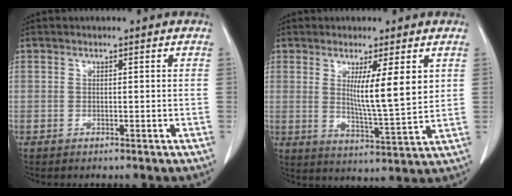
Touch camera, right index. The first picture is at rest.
{"total": 8.6, "force": [2.7, 0.3, 8.1], "torque": [-0.133, -0.022, 0.047]}